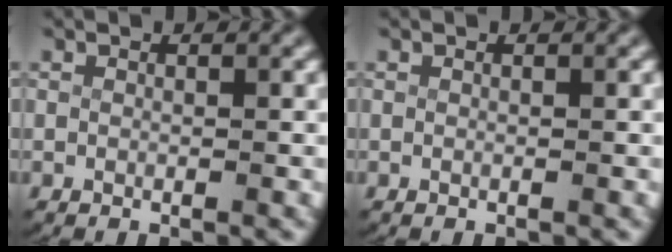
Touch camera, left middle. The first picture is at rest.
{"total": 0.0}